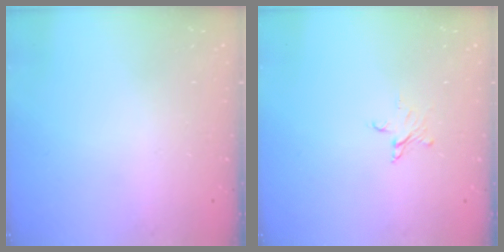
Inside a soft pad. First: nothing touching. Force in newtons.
{"total": 2.9, "press": 2.9, "slide": 0.3}